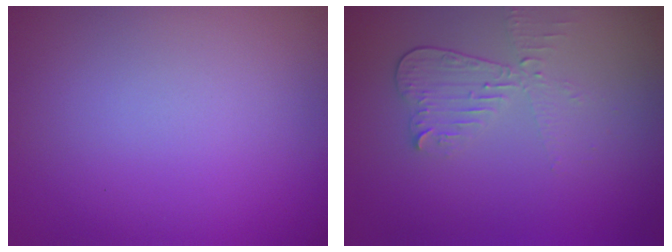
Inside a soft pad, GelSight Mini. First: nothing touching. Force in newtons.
{"total": 2.5, "press": 2.3, "slide": 0.9}